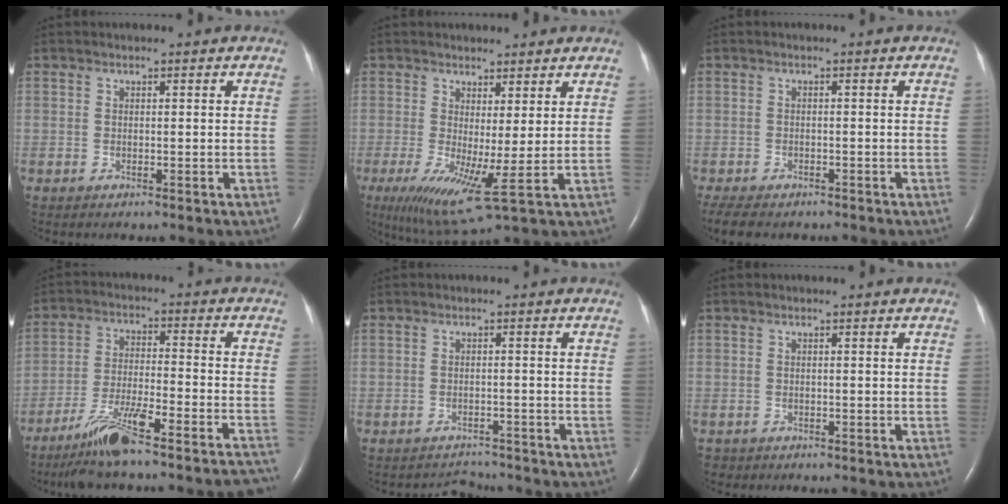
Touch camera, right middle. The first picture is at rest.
{"total": 9.2, "force": [-1.0, 0.7, 9.1], "torque": [-0.170, -0.018, -0.009]}
{"total": 7.8, "force": [-6.3, 2.9, 3.6], "torque": [-0.066, -0.008, -0.089]}
{"total": 15.4, "force": [-13.0, 0.0, 8.2], "torque": [-0.120, -0.005, -0.214]}
{"total": 2.3, "force": [-2.0, 0.4, -0.9], "torque": [0.010, -0.003, -0.029]}
{"total": 1.0, "force": [-0.9, 0.4, -0.1], "torque": [-0.001, -0.002, -0.016]}